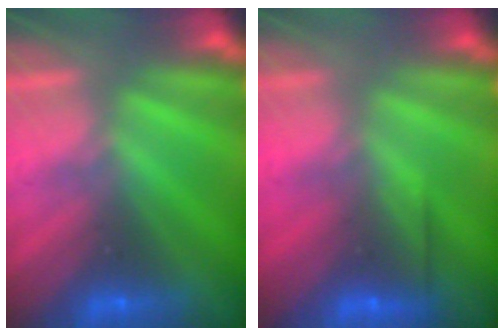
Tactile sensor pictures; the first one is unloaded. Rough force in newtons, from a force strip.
{"total": 2.6}